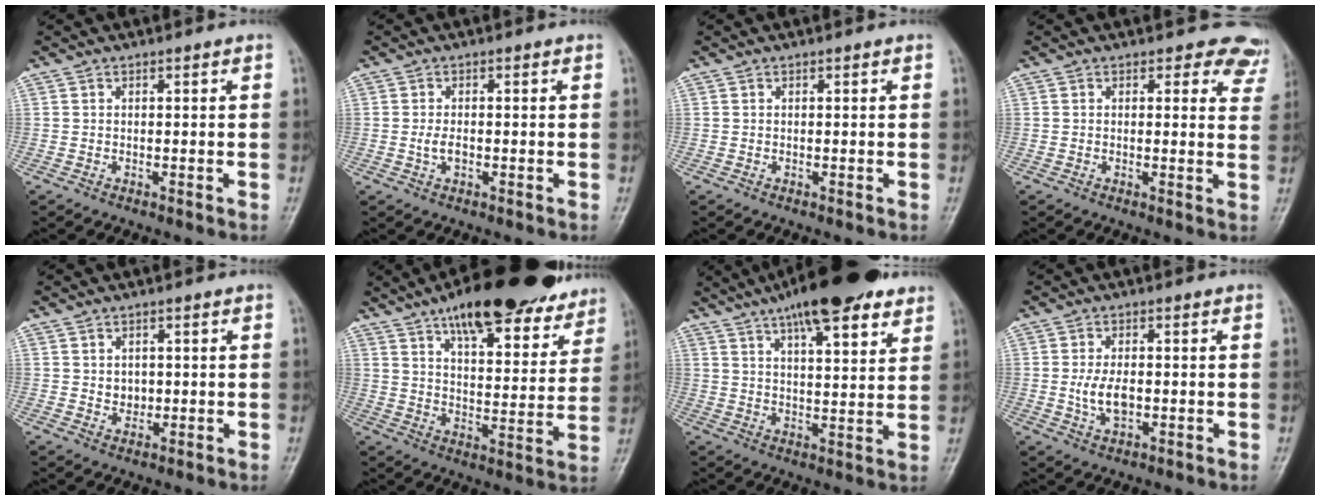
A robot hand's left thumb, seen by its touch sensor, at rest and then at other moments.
{"total": 2.2, "force": [-0.4, 1.3, 1.8], "torque": [-0.034, 0.000, -0.009]}
{"total": 0.0}
{"total": 7.1, "force": [6.0, 3.5, 1.2], "torque": [0.037, -0.024, 0.034]}
{"total": 2.7, "force": [0.4, 2.2, 1.4], "torque": [-0.008, -0.002, 0.009]}
{"total": 23.9, "force": [17.2, 8.3, 14.3], "torque": [-0.164, -0.053, 0.243]}
{"total": 17.6, "force": [11.6, 5.2, 12.1], "torque": [-0.161, -0.028, 0.177]}
{"total": 5.2, "force": [-0.4, 2.9, 4.3], "torque": [-0.081, -0.004, -0.006]}